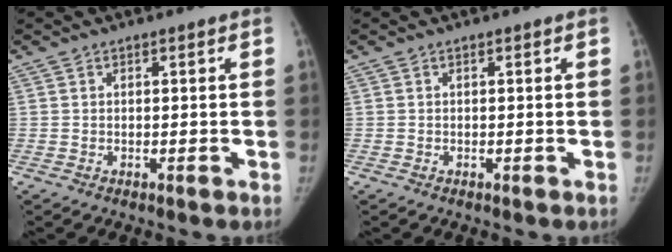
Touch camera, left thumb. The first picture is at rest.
{"total": 0.0}